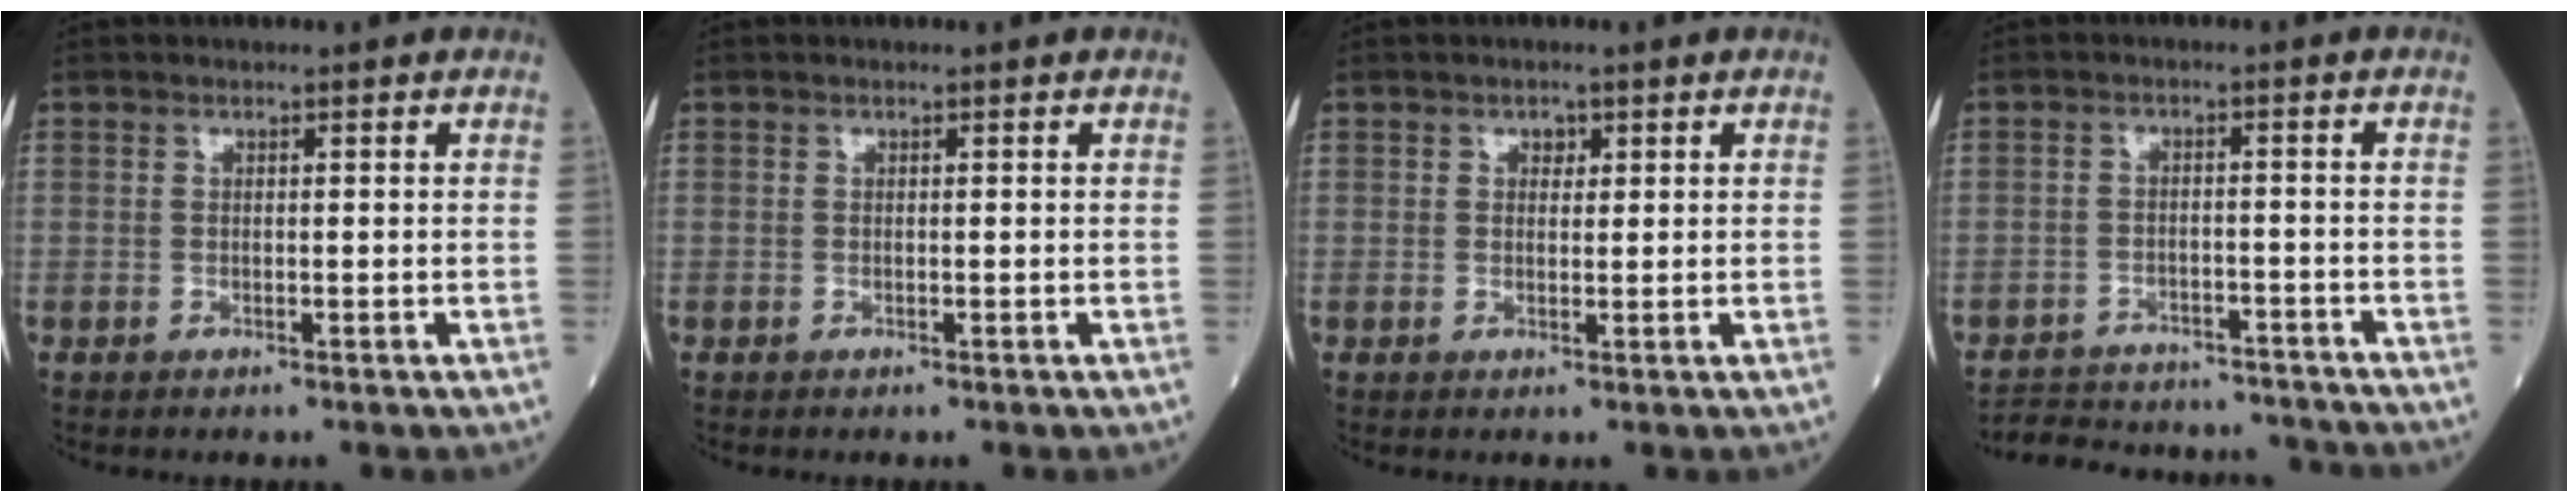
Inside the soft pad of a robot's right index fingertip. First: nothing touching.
{"total": 0.0}
{"total": 1.3, "force": [0.6, 0.9, 0.6], "torque": [-0.005, 0.000, 0.007]}
{"total": 13.3, "force": [-12.6, 3.4, 2.4], "torque": [-0.052, 0.019, -0.173]}